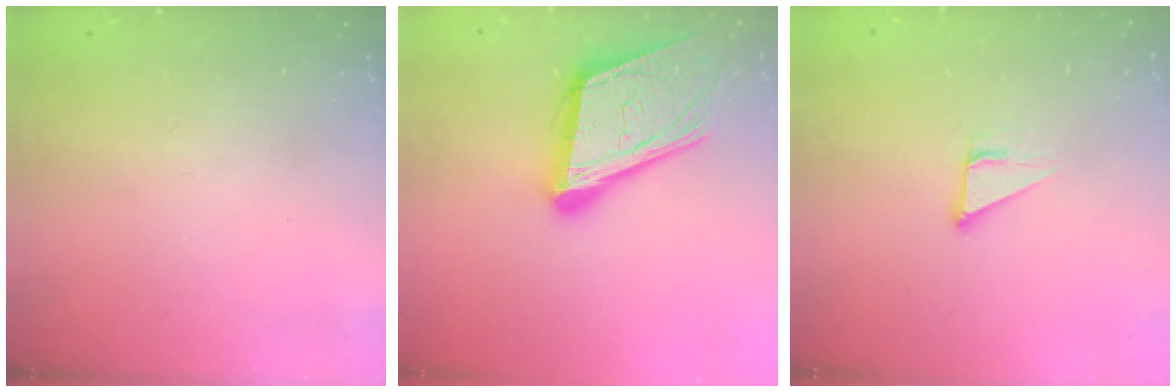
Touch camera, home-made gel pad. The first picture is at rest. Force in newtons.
{"total": 20.1, "press": 19.6, "slide": 4.5}
{"total": 2.8, "press": 2.8, "slide": 0.2}